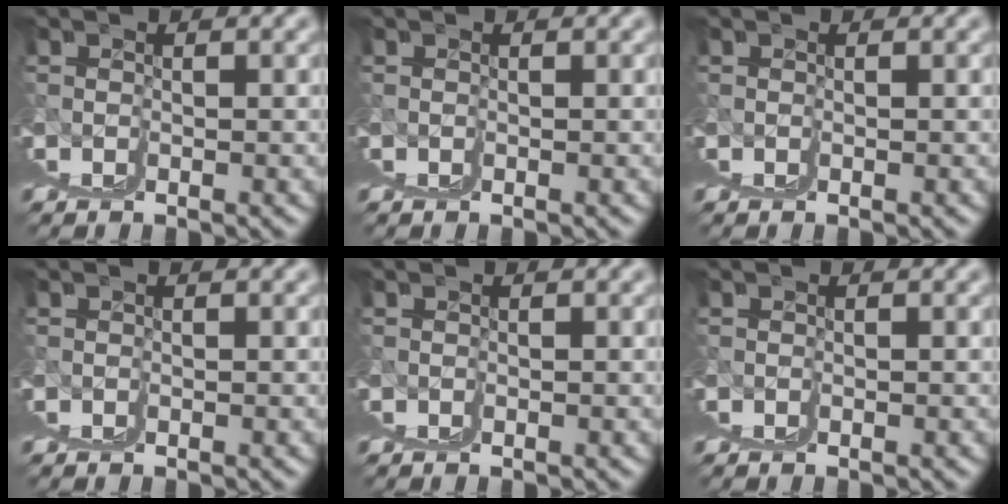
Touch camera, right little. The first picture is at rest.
{"total": 0.0}
{"total": 0.0}
{"total": 0.0}
{"total": 0.0}
{"total": 0.0}